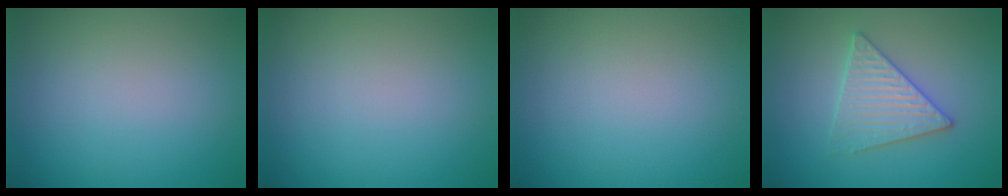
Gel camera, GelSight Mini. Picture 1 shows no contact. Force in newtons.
{"total": 0.0}
{"total": 0.0}
{"total": 3.3, "press": 3.2, "slide": 0.3}